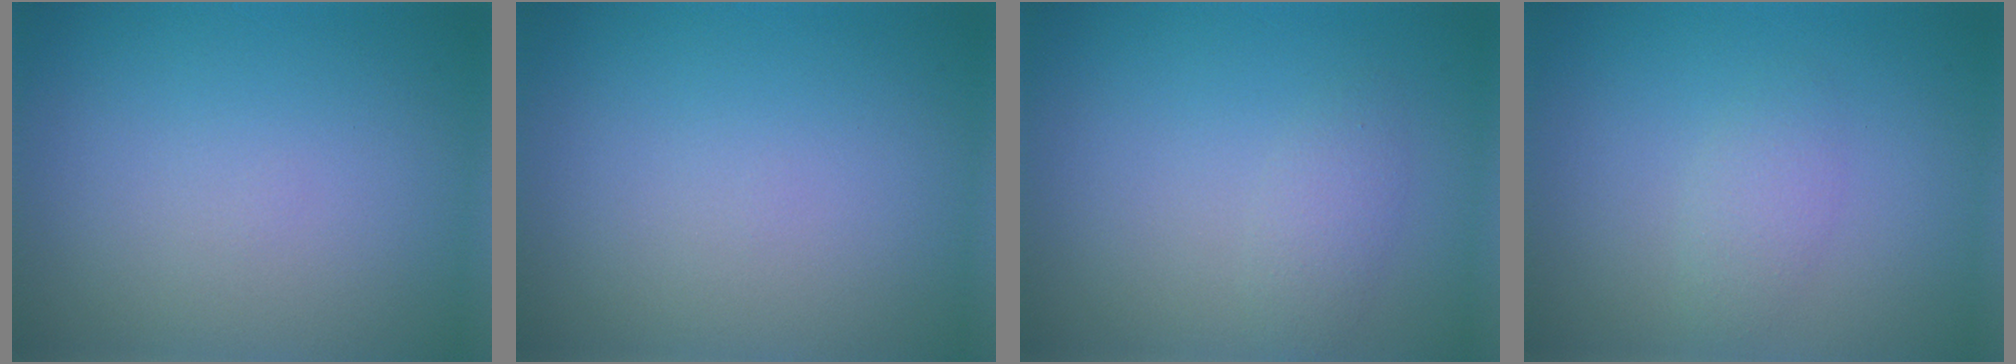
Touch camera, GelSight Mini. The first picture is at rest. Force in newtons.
{"total": 0.0}
{"total": 1.5, "press": 1.5, "slide": 0.2}
{"total": 1.6, "press": 1.6, "slide": 0.1}